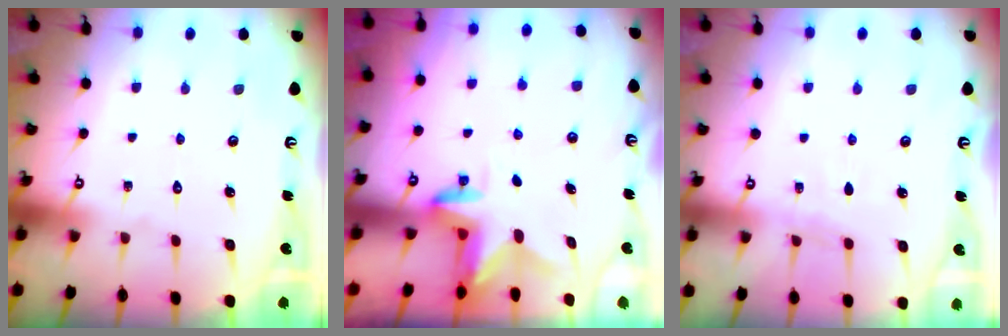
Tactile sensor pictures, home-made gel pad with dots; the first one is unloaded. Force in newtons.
{"total": 3.0, "press": 3.0, "slide": 0.3}
{"total": 3.3, "press": 3.2, "slide": 0.4}